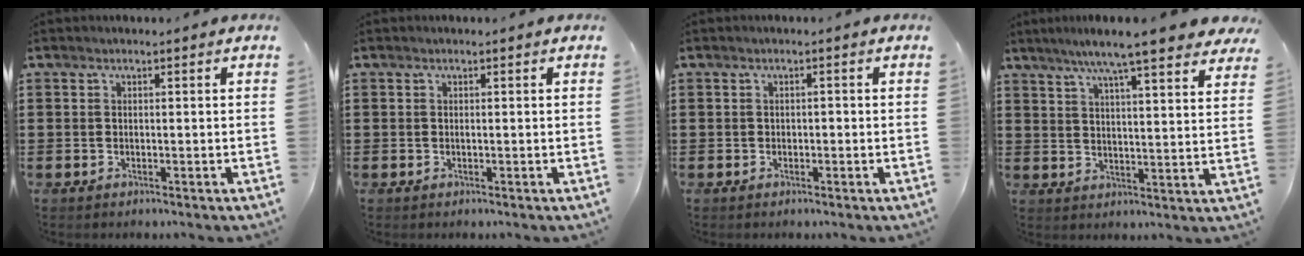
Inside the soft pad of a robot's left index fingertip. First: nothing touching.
{"total": 0.0}
{"total": 0.5, "force": [-0.2, 0.4, 0.3], "torque": [-0.008, 0.000, -0.004]}
{"total": 8.3, "force": [7.0, 0.1, 4.5], "torque": [-0.101, -0.024, 0.119]}